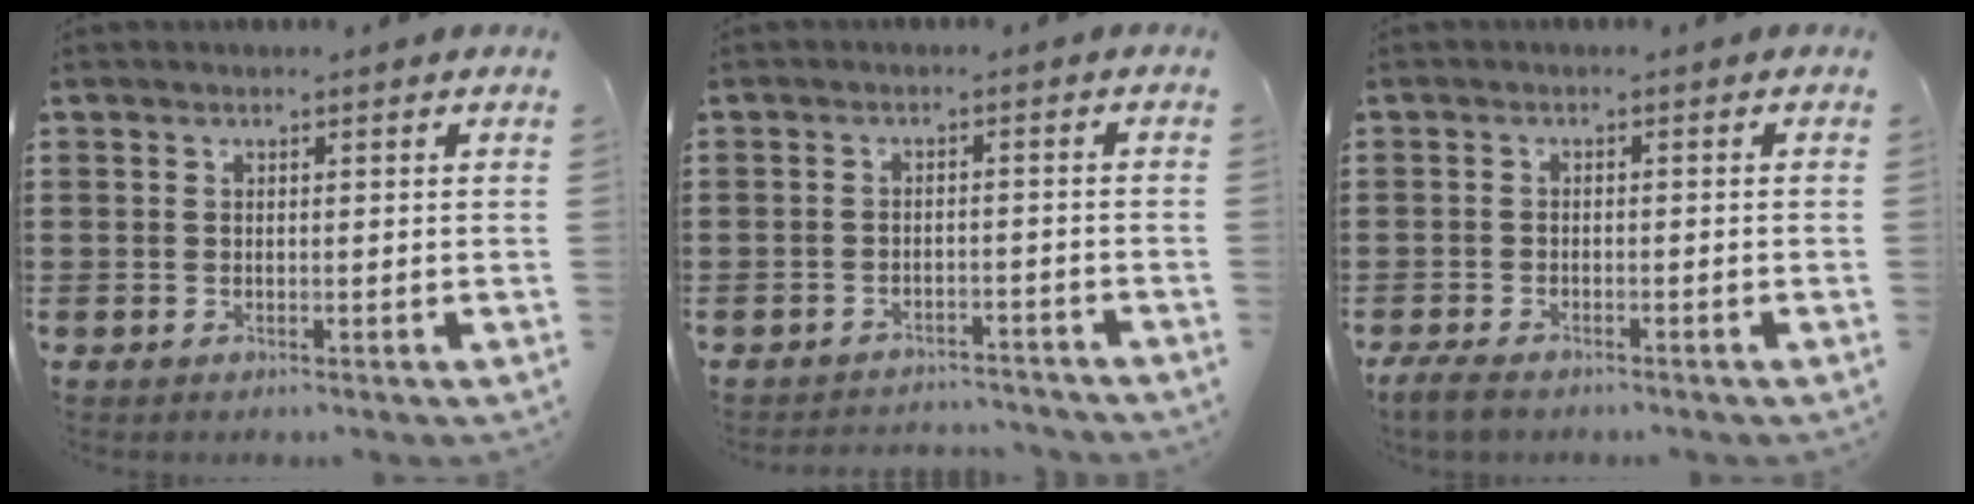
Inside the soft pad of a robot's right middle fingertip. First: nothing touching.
{"total": 2.5, "force": [-2.5, 0.2, 0.0], "torque": [-0.006, 0.001, -0.054]}
{"total": 2.2, "force": [-1.7, 0.7, 1.1], "torque": [-0.034, 0.000, -0.039]}